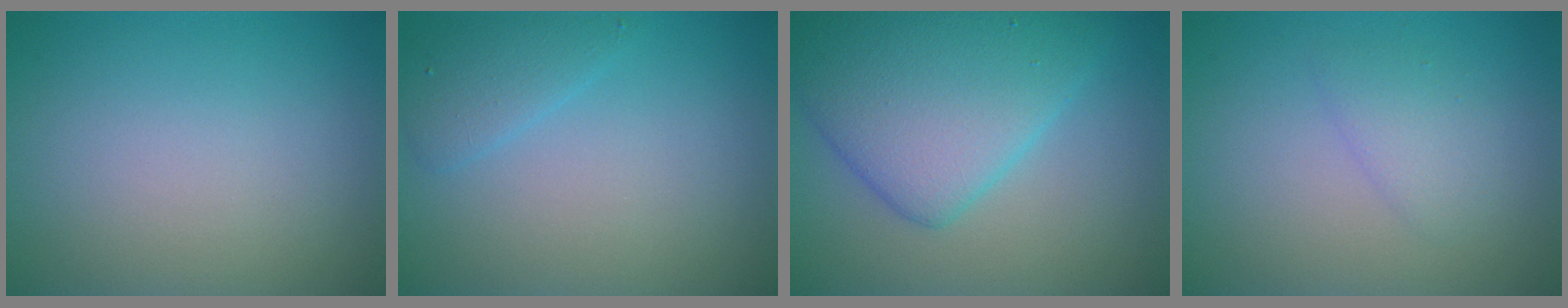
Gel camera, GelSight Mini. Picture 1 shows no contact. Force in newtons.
{"total": 2.0, "press": 2.0, "slide": 0.1}
{"total": 7.9, "press": 7.9, "slide": 0.2}
{"total": 1.7, "press": 1.7, "slide": 0.2}